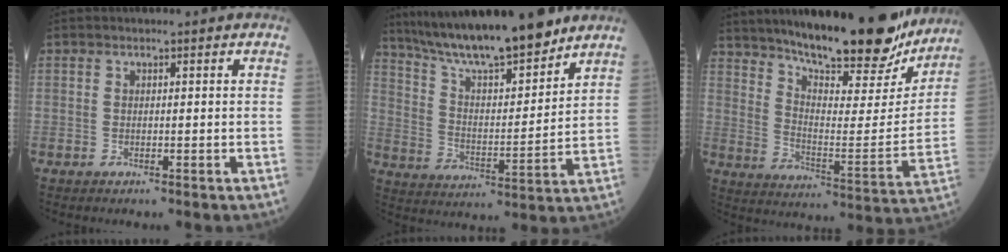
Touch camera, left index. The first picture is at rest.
{"total": 18.1, "force": [15.3, 2.2, 9.4], "torque": [-0.159, 0.006, 0.265]}
{"total": 25.6, "force": [21.3, 5.1, 13.3], "torque": [-0.208, -0.022, 0.297]}